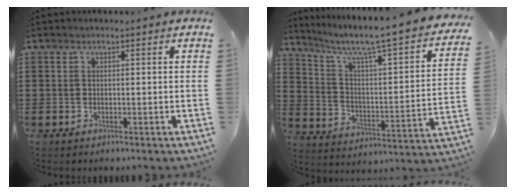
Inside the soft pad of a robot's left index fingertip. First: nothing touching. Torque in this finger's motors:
{"motor_torque": [2.14, 0.00, 0.78, 0.21]}